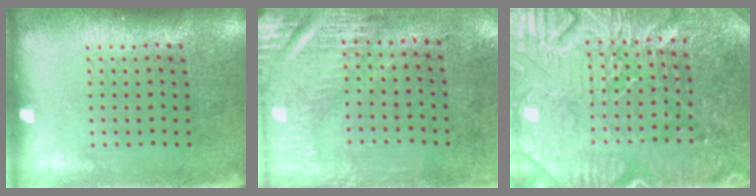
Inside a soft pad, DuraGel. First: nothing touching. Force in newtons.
{"total": 3.0, "press": 2.5, "slide": 1.6}
{"total": 4.9, "press": 4.6, "slide": 1.6}